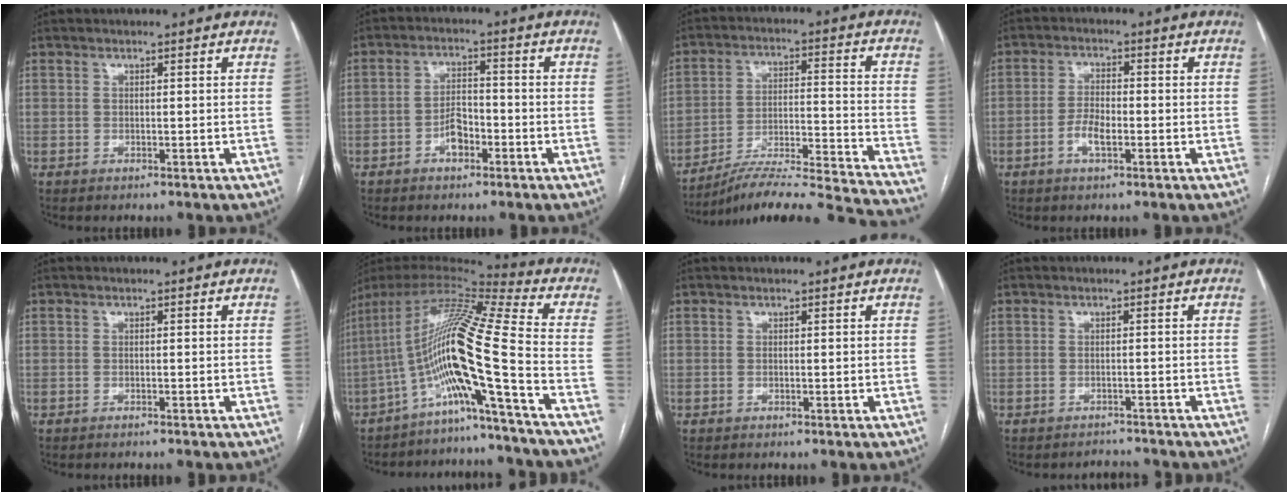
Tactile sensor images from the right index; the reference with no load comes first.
{"total": 4.3, "force": [-2.2, 2.3, 2.9], "torque": [-0.056, 0.012, -0.040]}
{"total": 23.2, "force": [-21.6, -1.4, 8.4], "torque": [-0.086, -0.010, -0.315]}
{"total": 4.0, "force": [-1.6, 1.5, 3.3], "torque": [-0.068, 0.006, -0.031]}
{"total": 1.3, "force": [-1.2, 0.1, 0.3], "torque": [-0.005, -0.002, -0.015]}
{"total": 17.0, "force": [-7.0, -2.0, 15.4], "torque": [-0.286, 0.015, -0.133]}
{"total": 0.0}
{"total": 2.2, "force": [-2.1, 0.1, -0.6], "torque": [0.012, -0.007, -0.026]}